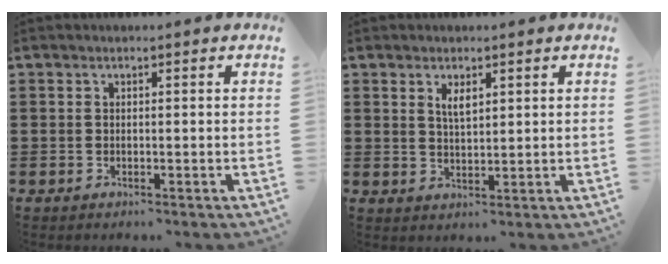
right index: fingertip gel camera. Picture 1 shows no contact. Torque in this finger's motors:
{"motor_torque": [0.04, -0.02, 0.21, 0.08]}